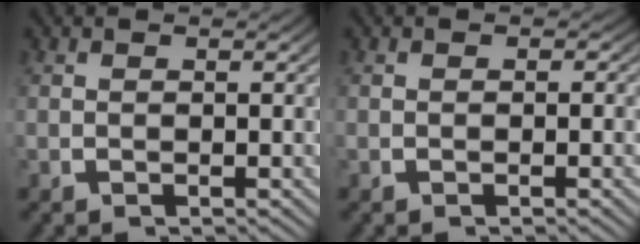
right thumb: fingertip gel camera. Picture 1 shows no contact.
{"total": 1.1, "force": [-0.4, 1.0, 0.2], "torque": [0.006, -0.002, -0.013]}